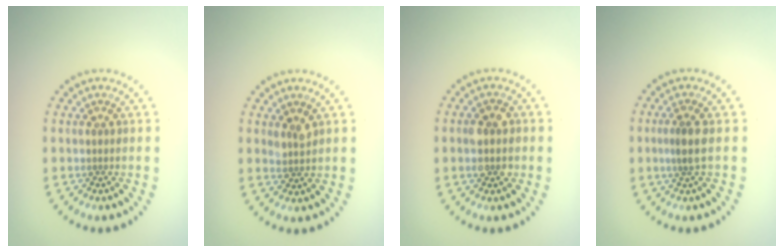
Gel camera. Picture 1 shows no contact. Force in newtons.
{"total": 1.2, "press": 1.1, "slide": 0.5}
{"total": 2.4, "press": 2.4, "slide": 0.3}
{"total": 2.1, "press": 1.6, "slide": 1.3}